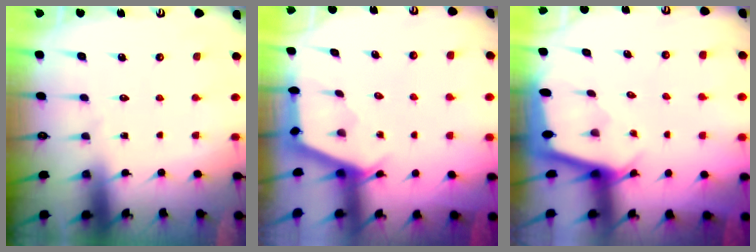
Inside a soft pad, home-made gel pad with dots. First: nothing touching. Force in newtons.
{"total": 2.9, "press": 2.9, "slide": 0.3}
{"total": 1.9, "press": 1.9, "slide": 0.1}